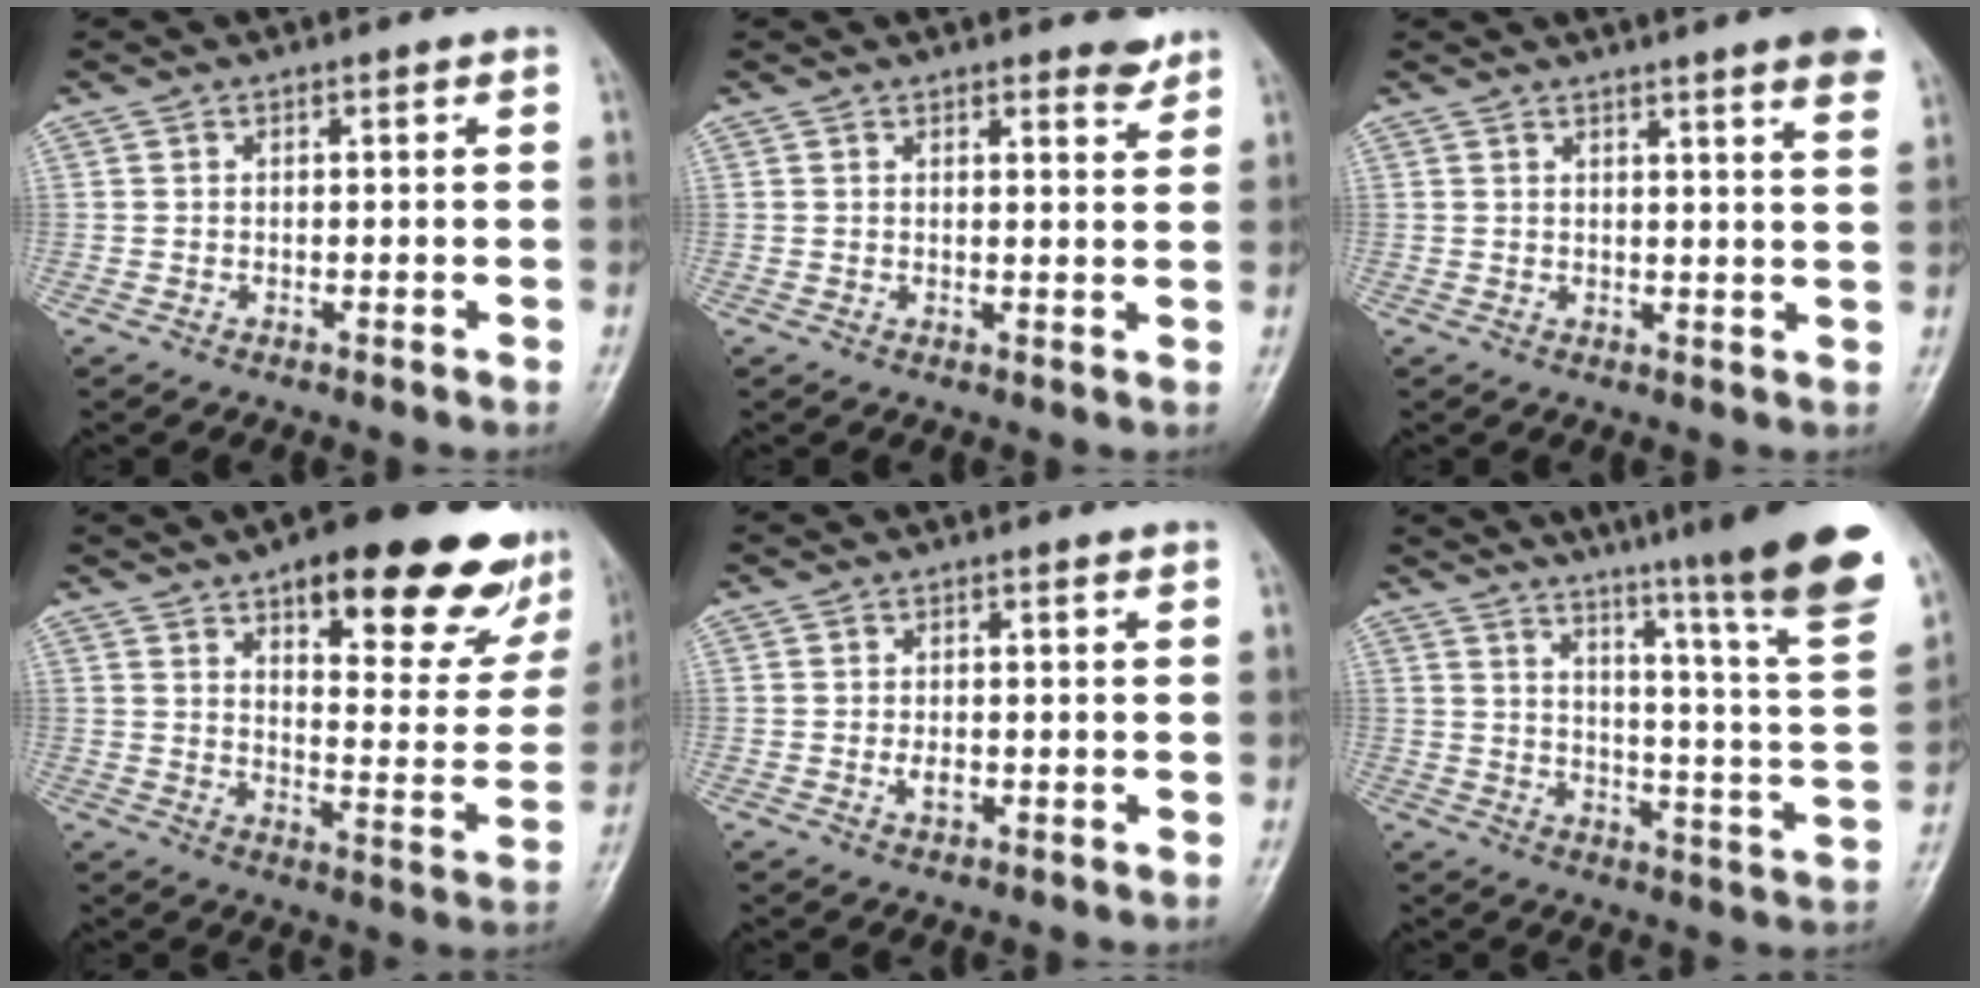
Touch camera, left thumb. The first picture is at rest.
{"total": 2.9, "force": [2.4, 0.9, 1.3], "torque": [-0.004, -0.018, 0.030]}
{"total": 8.0, "force": [5.7, 0.4, 5.7], "torque": [-0.059, -0.017, 0.056]}
{"total": 25.0, "force": [15.1, 8.9, 17.8], "torque": [-0.186, -0.056, 0.201]}
{"total": 1.8, "force": [-0.3, 1.1, 1.5], "torque": [-0.024, -0.001, -0.004]}
{"total": 25.8, "force": [18.5, 1.6, 17.8], "torque": [-0.235, -0.109, 0.248]}